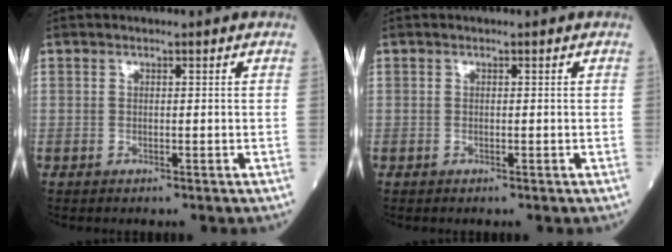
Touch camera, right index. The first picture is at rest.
{"total": 0.0}